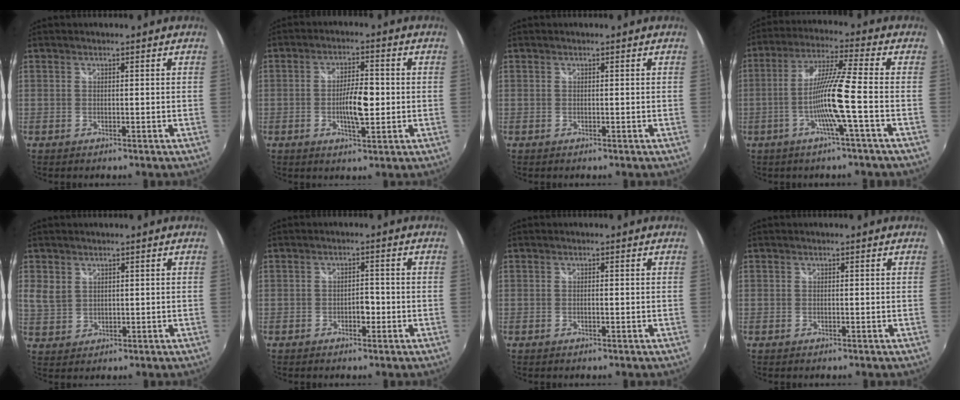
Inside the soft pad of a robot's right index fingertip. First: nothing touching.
{"total": 6.9, "force": [-0.9, 2.1, 6.5], "torque": [-0.117, -0.001, -0.014]}
{"total": 0.0}
{"total": 10.7, "force": [-3.5, -1.6, 10.0], "torque": [-0.196, -0.002, -0.069]}
{"total": 4.1, "force": [1.6, 3.2, 2.0], "torque": [-0.035, 0.001, 0.038]}
{"total": 2.4, "force": [-1.0, 1.4, 1.7], "torque": [-0.029, 0.002, -0.017]}
{"total": 0.8, "force": [-0.1, 0.1, 0.7], "torque": [-0.014, 0.000, -0.003]}
{"total": 0.0}